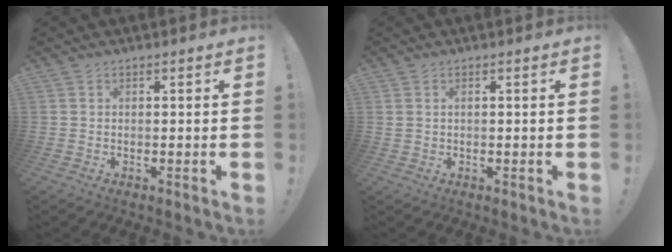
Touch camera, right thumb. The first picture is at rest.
{"total": 1.1, "force": [0.5, 0.6, 0.7], "torque": [-0.018, 0.003, 0.011]}